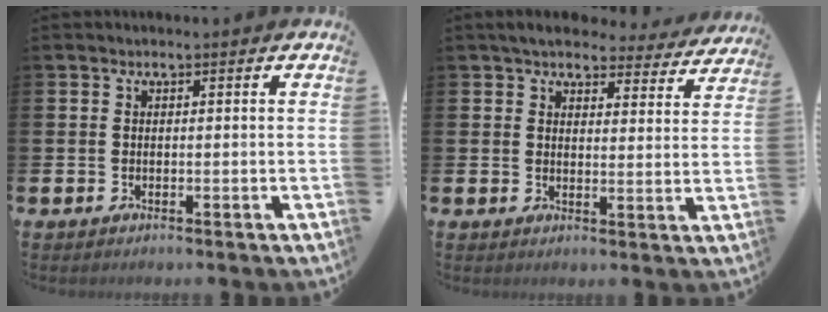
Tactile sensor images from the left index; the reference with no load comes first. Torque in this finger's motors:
{"motor_torque": [0.99, -1.15, 0.25, 0.07]}